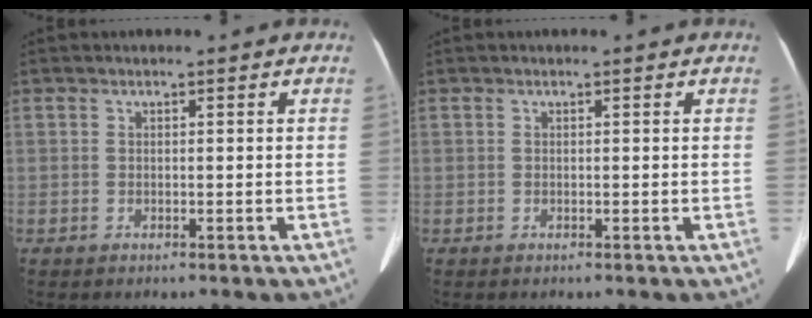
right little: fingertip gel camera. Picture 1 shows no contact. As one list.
[{"total": 0.0}]